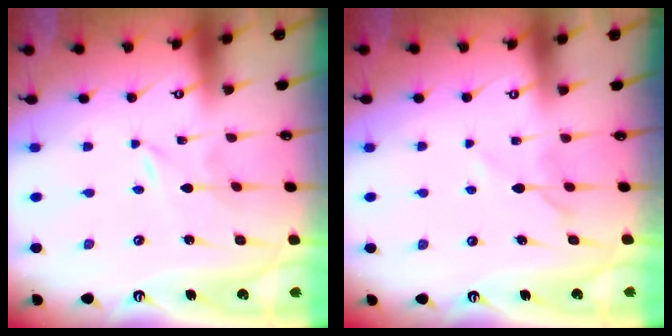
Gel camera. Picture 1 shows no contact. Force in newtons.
{"total": 5.3, "press": 5.2, "slide": 0.5}